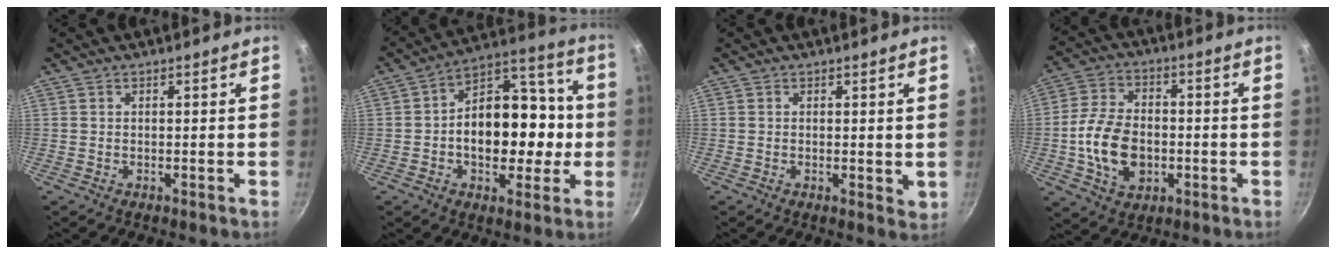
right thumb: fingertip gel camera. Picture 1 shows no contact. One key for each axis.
{"total": 18.4, "fx": -1.6, "fy": 12.4, "fz": 13.4, "tx": -0.151, "ty": 0.047, "tz": -0.032}
{"total": 1.9, "fx": 0.3, "fy": 1.0, "fz": 1.6, "tx": -0.021, "ty": -0.004, "tz": 0.003}
{"total": 12.8, "fx": -2.3, "fy": 8.8, "fz": 9.0, "tx": -0.149, "ty": 0.021, "tz": -0.043}